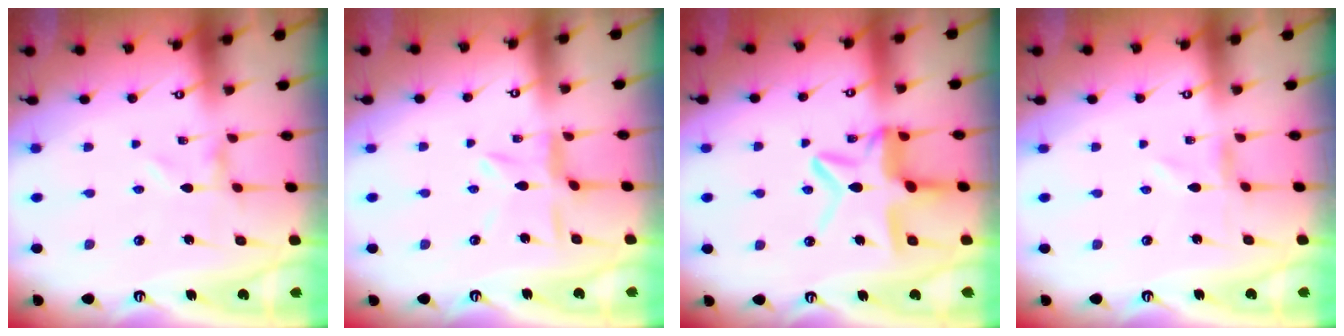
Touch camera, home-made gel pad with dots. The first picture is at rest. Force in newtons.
{"total": 6.5, "press": 6.5, "slide": 0.6}
{"total": 13.5, "press": 13.5, "slide": 1.2}
{"total": 0.6, "press": 0.6, "slide": 0.1}